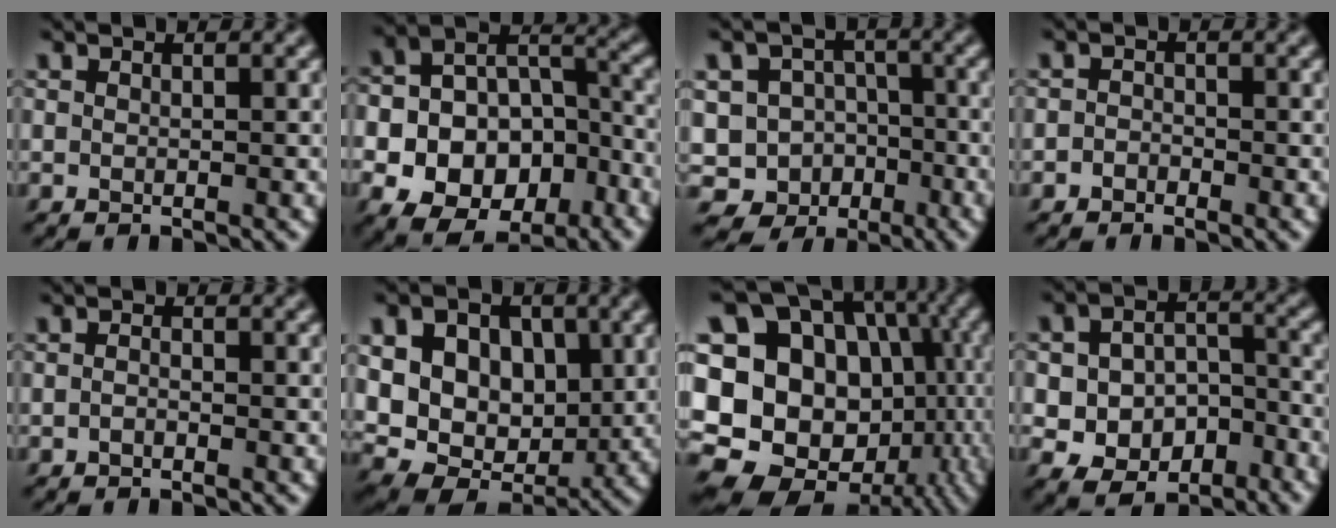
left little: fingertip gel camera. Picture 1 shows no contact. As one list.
[{"total": 14.3, "force": [-6.8, 10.1, 7.6], "torque": [-0.123, -0.022, -0.109]}, {"total": 10.3, "force": [-5.4, 8.6, 1.6], "torque": [-0.021, 0.002, -0.098]}, {"total": 1.0, "force": [-0.7, 0.6, 0.1], "torque": [0.005, 0.000, -0.019]}, {"total": 0.6, "force": [-0.5, 0.2, 0.4], "torque": [-0.010, 0.002, -0.009]}, {"total": 13.5, "force": [3.3, 9.9, 8.6], "torque": [-0.138, 0.029, 0.055]}, {"total": 21.6, "force": [-3.2, 18.3, 11.0], "torque": [-0.204, 0.014, -0.055]}, {"total": 7.4, "force": [-3.0, 5.5, 4.0], "torque": [-0.050, -0.004, -0.054]}]